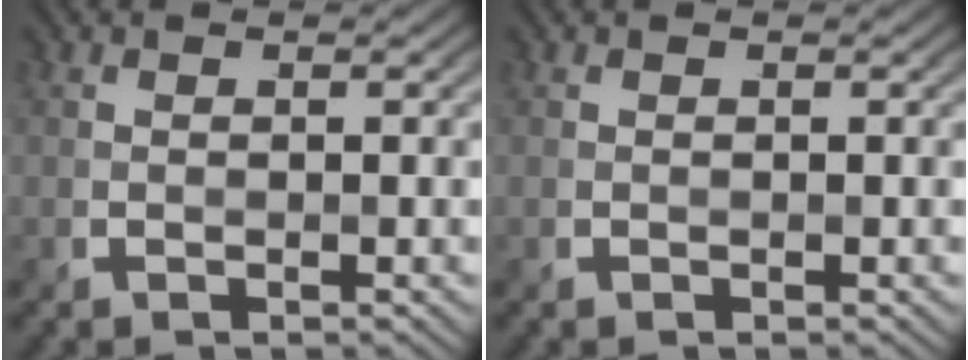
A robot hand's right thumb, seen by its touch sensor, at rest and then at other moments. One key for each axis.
{"total": 0.0}